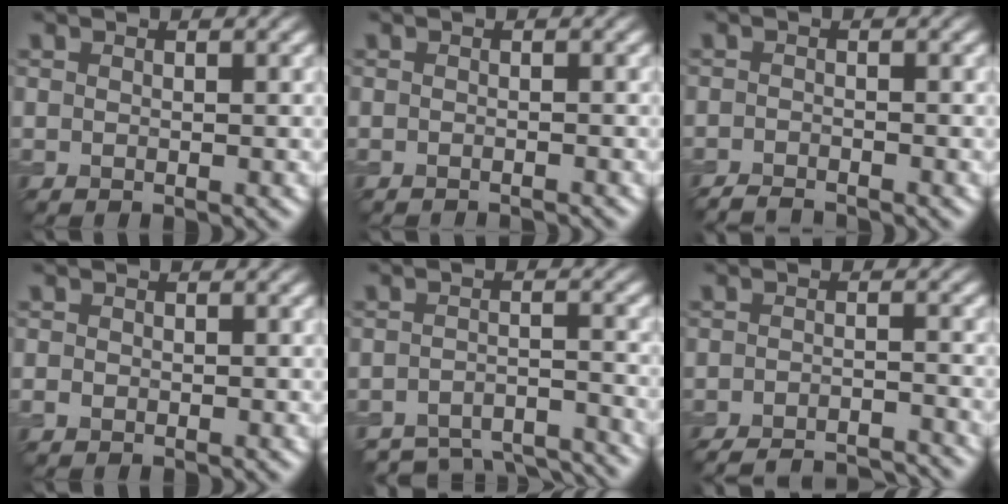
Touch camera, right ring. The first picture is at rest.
{"total": 1.4, "force": [-1.4, 0.1, 0.3], "torque": [0.005, -0.004, -0.020]}
{"total": 1.9, "force": [-1.8, 0.2, 0.4], "torque": [-0.004, -0.002, -0.035]}
{"total": 0.8, "force": [-0.3, 0.7, 0.4], "torque": [-0.005, -0.003, -0.007]}
{"total": 8.4, "force": [-7.9, 2.2, 1.7], "torque": [-0.022, -0.015, -0.101]}
{"total": 8.3, "force": [-7.7, 1.7, 2.5], "torque": [-0.031, -0.008, -0.106]}